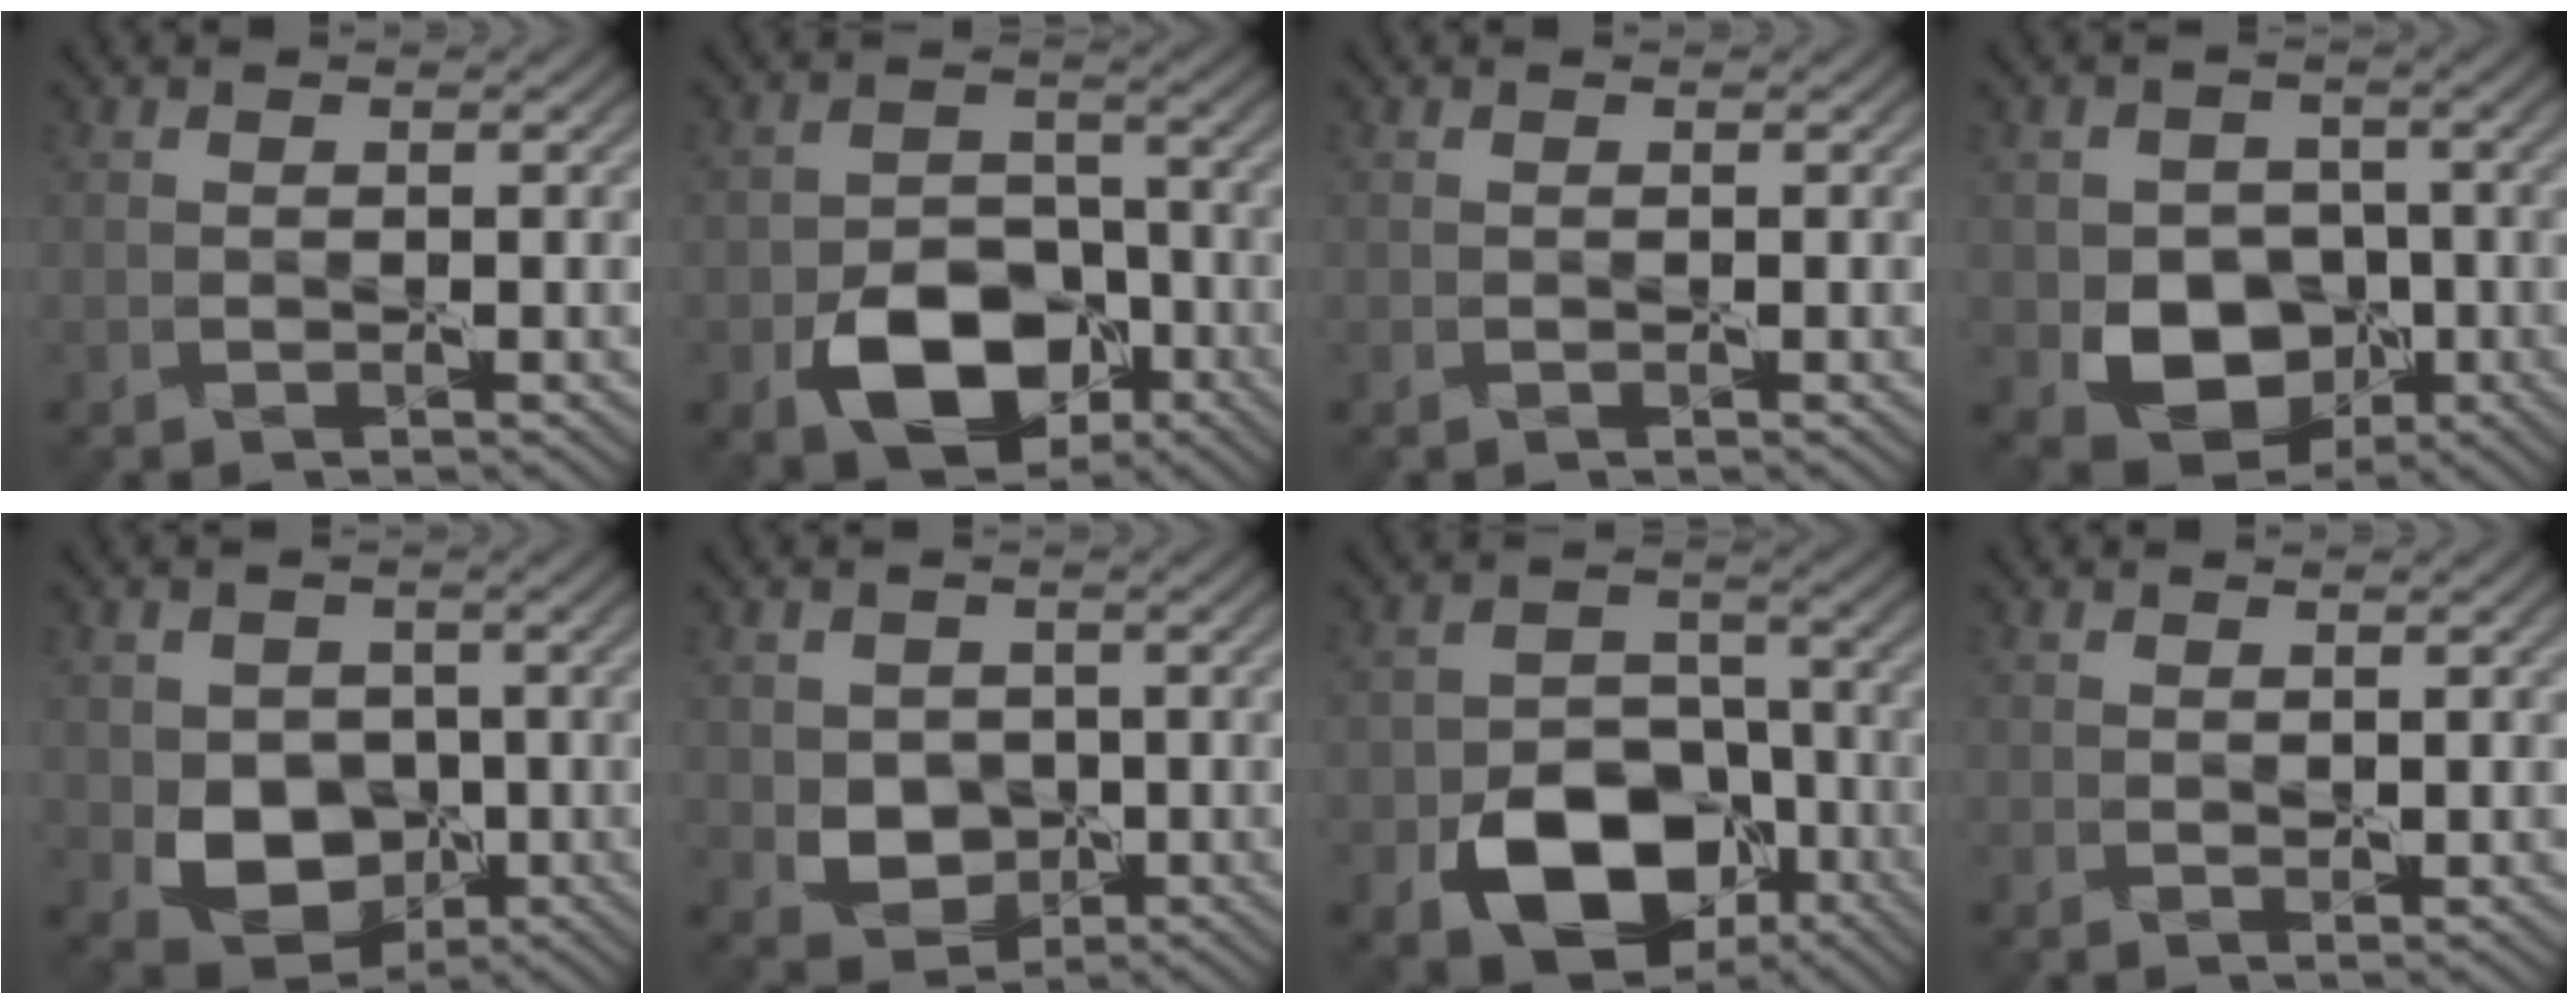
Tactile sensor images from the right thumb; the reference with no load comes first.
{"total": 8.4, "force": [-4.3, 5.6, 4.6], "torque": [-0.082, -0.008, -0.074]}
{"total": 0.0}
{"total": 6.7, "force": [-2.0, 5.6, 3.0], "torque": [-0.055, -0.014, -0.040]}
{"total": 5.6, "force": [-0.8, 4.8, 2.6], "torque": [-0.052, -0.014, -0.016]}
{"total": 3.4, "force": [0.1, 3.2, 1.2], "torque": [-0.027, -0.006, -0.003]}
{"total": 10.8, "force": [-5.6, 7.3, 5.7], "torque": [-0.102, -0.017, -0.099]}
{"total": 0.5, "force": [0.4, 0.2, 0.3], "torque": [-0.003, 0.001, 0.010]}